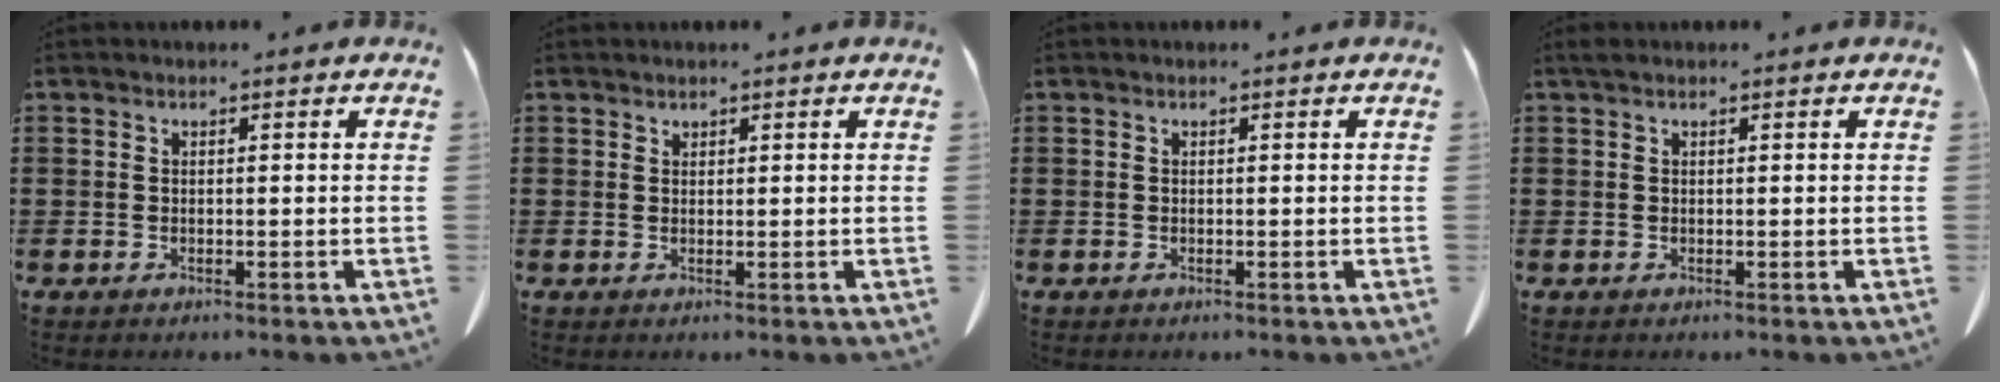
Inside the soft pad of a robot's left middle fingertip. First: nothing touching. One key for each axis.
{"total": 0.8, "fx": 0.8, "fy": 0.2, "fz": 0.0, "tx": -0.003, "ty": -0.003, "tz": 0.017}
{"total": 0.0}
{"total": 0.6, "fx": 0.4, "fy": 0.1, "fz": 0.4, "tx": -0.010, "ty": 0.001, "tz": 0.008}